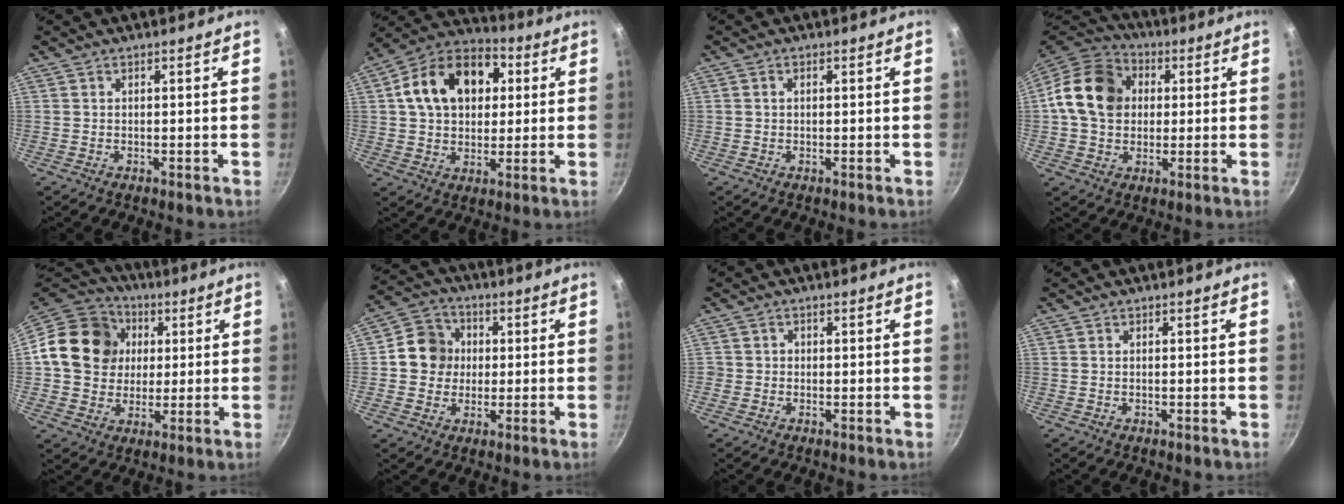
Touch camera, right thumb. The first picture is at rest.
{"total": 17.8, "force": [4.0, 12.8, 11.7], "torque": [-0.171, 0.025, 0.050]}
{"total": 1.0, "force": [0.2, 0.7, 0.7], "torque": [-0.011, 0.005, 0.002]}
{"total": 15.8, "force": [2.1, 12.7, 9.2], "torque": [-0.143, 0.024, 0.021]}
{"total": 16.9, "force": [2.7, 14.5, 8.2], "torque": [-0.123, 0.018, 0.038]}
{"total": 9.1, "force": [0.6, 8.4, 3.5], "torque": [-0.023, 0.013, -0.008]}
{"total": 1.9, "force": [-0.4, 1.8, 0.5], "torque": [0.000, 0.005, -0.011]}
{"total": 0.0}